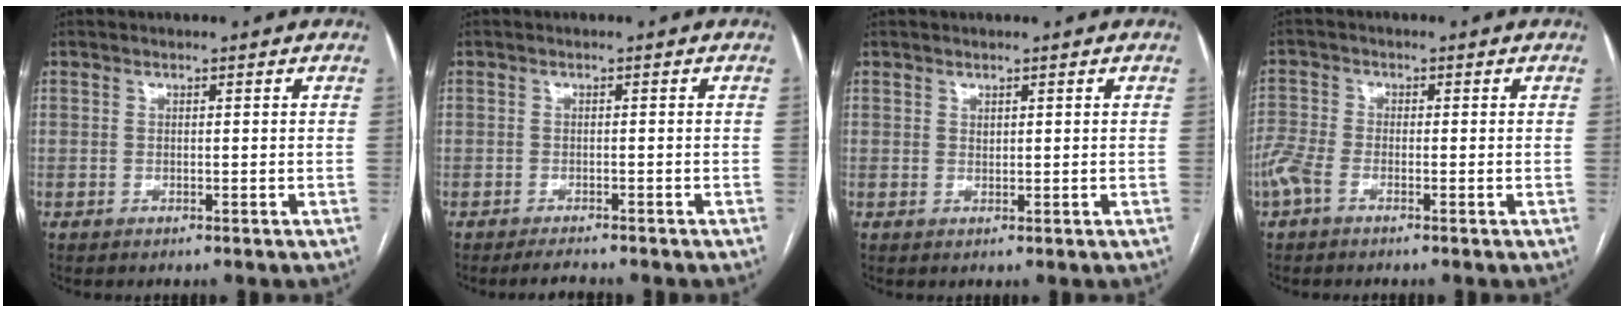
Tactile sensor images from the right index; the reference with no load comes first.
{"total": 4.3, "force": [-4.1, -0.3, 1.2], "torque": [-0.020, -0.017, -0.069]}
{"total": 0.6, "force": [0.4, 0.3, 0.3], "torque": [-0.003, -0.002, 0.007]}
{"total": 3.9, "force": [-2.2, 1.7, 2.7], "torque": [-0.080, 0.003, -0.051]}